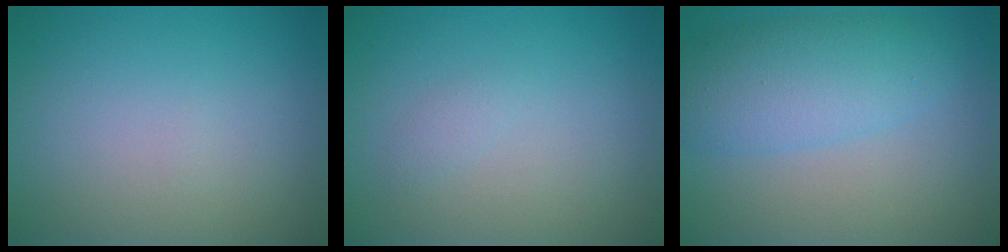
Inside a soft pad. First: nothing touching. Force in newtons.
{"total": 0.7, "press": 0.7, "slide": 0.0}
{"total": 6.9, "press": 6.9, "slide": 0.2}